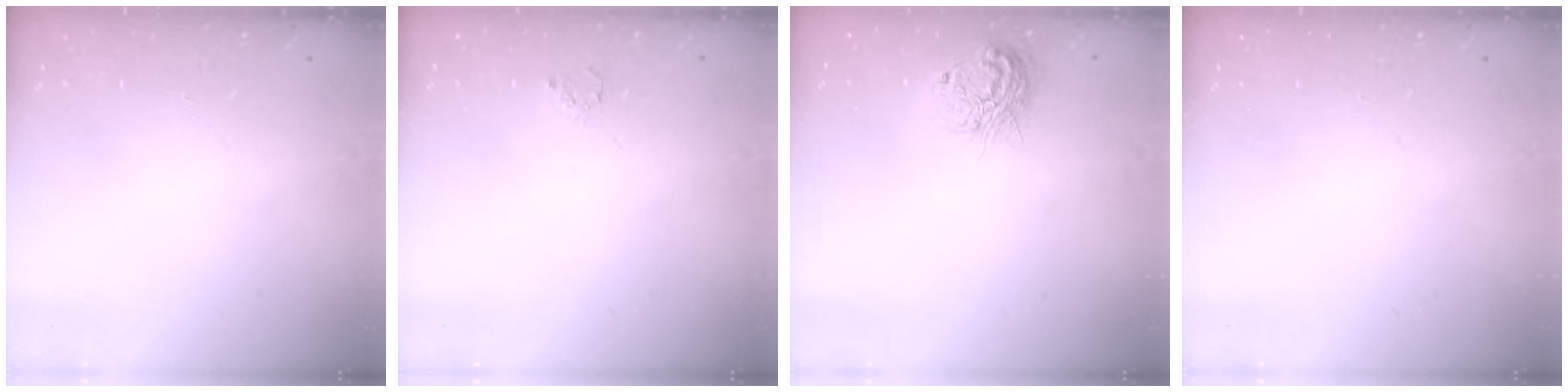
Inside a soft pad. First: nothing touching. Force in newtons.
{"total": 3.2, "press": 3.2, "slide": 0.2}
{"total": 12.2, "press": 12.1, "slide": 0.9}
{"total": 0.0}